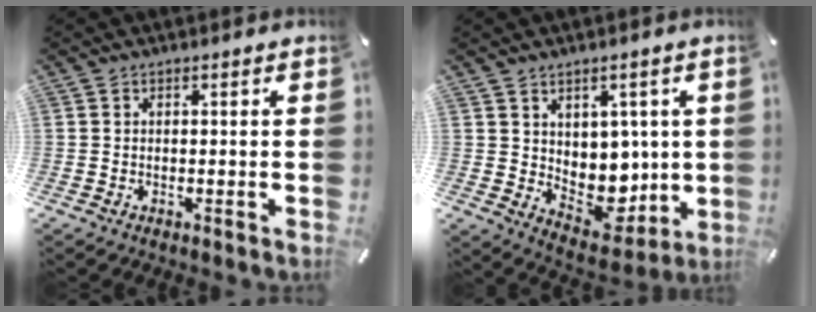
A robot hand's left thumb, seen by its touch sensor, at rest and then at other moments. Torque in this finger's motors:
{"motor_torque": [0.79, 1.23, 0.05, -0.15, 0.11]}